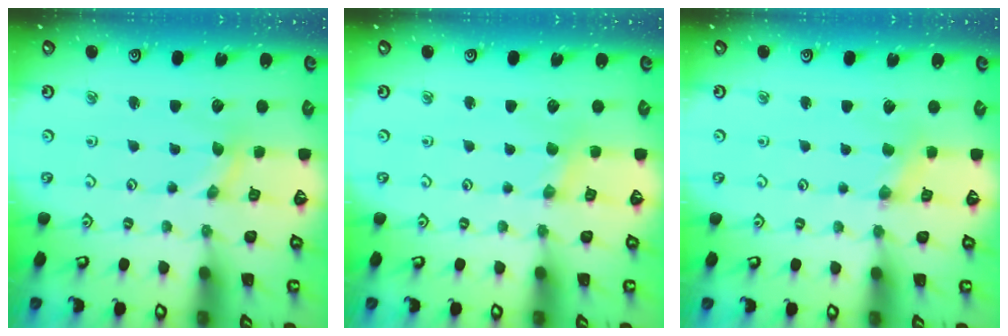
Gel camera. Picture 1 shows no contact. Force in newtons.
{"total": 1.0, "press": 1.0, "slide": 0.2}
{"total": 0.6, "press": 0.6, "slide": 0.1}